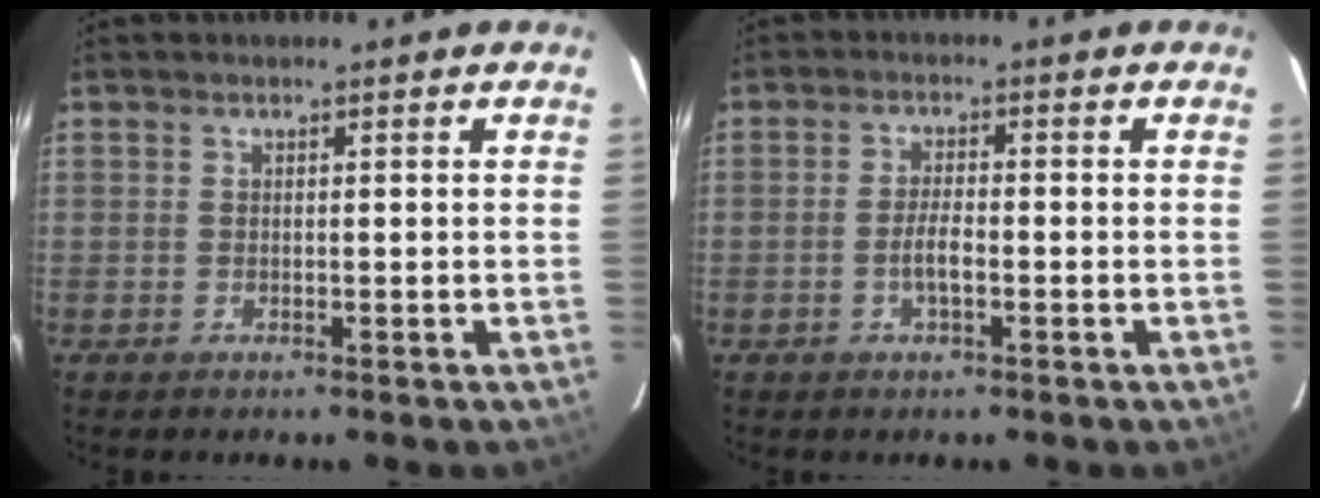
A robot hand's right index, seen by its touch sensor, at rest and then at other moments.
{"total": 3.3, "force": [-1.2, 0.8, 3.0], "torque": [-0.061, 0.001, -0.023]}